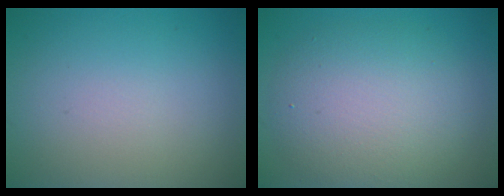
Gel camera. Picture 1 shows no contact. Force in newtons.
{"total": 6.6, "press": 6.6, "slide": 0.4}